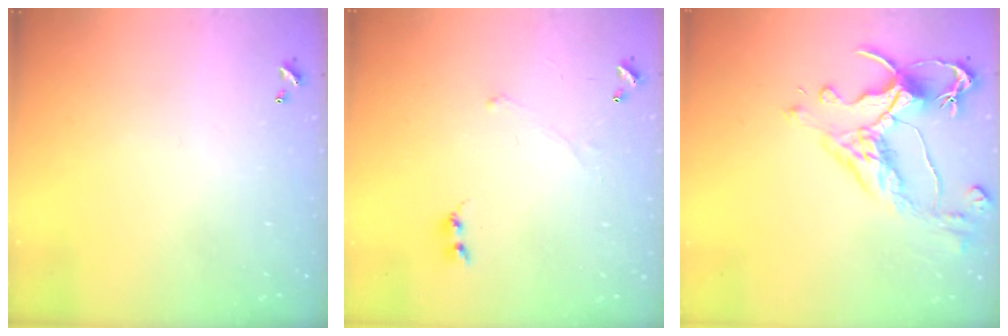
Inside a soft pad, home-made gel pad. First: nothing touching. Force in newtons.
{"total": 0.7, "press": 0.4, "slide": 0.5}
{"total": 4.5, "press": 4.2, "slide": 1.5}